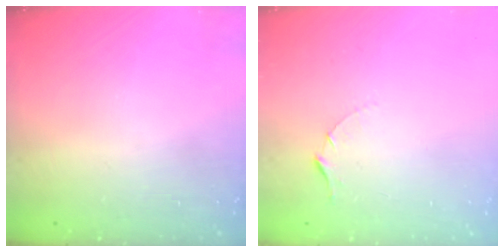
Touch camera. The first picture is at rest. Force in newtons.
{"total": 5.4, "press": 5.4, "slide": 0.5}